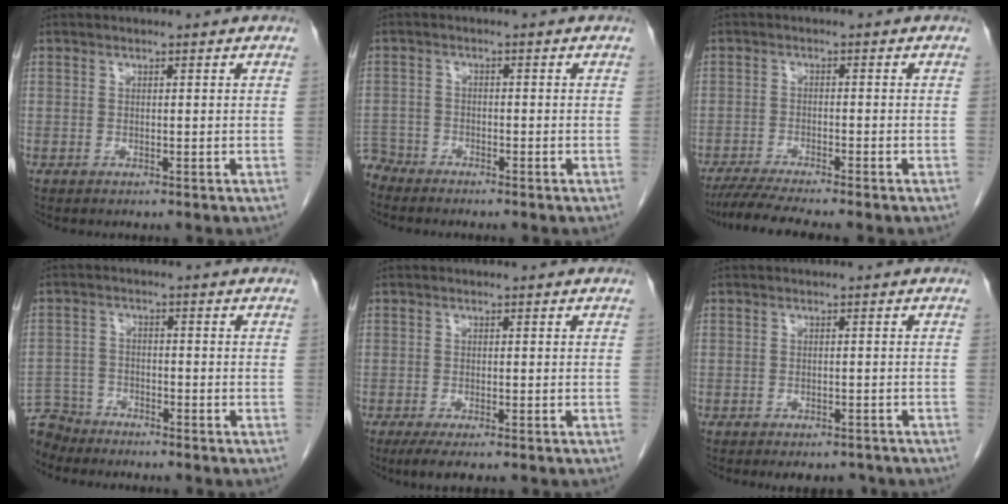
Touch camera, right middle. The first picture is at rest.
{"total": 4.0, "force": [-3.9, 1.0, -0.3], "torque": [0.012, -0.009, -0.074]}
{"total": 6.9, "force": [-6.0, -0.6, 3.5], "torque": [-0.053, -0.020, -0.099]}
{"total": 6.1, "force": [-5.8, 1.8, -0.4], "torque": [0.012, -0.003, -0.111]}
{"total": 3.7, "force": [-2.6, 0.8, 2.6], "torque": [-0.041, -0.010, -0.039]}
{"total": 5.5, "force": [-4.8, 2.2, 1.7], "torque": [-0.014, -0.001, -0.055]}